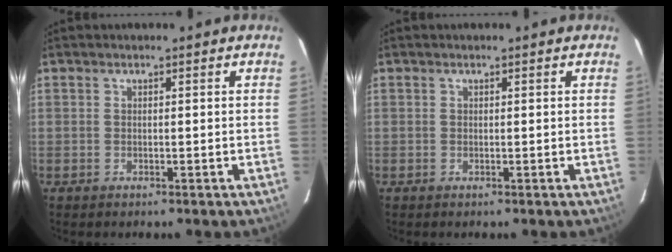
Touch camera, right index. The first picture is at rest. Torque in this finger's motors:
{"motor_torque": [-0.17, -0.09, 0.07, 0.01]}